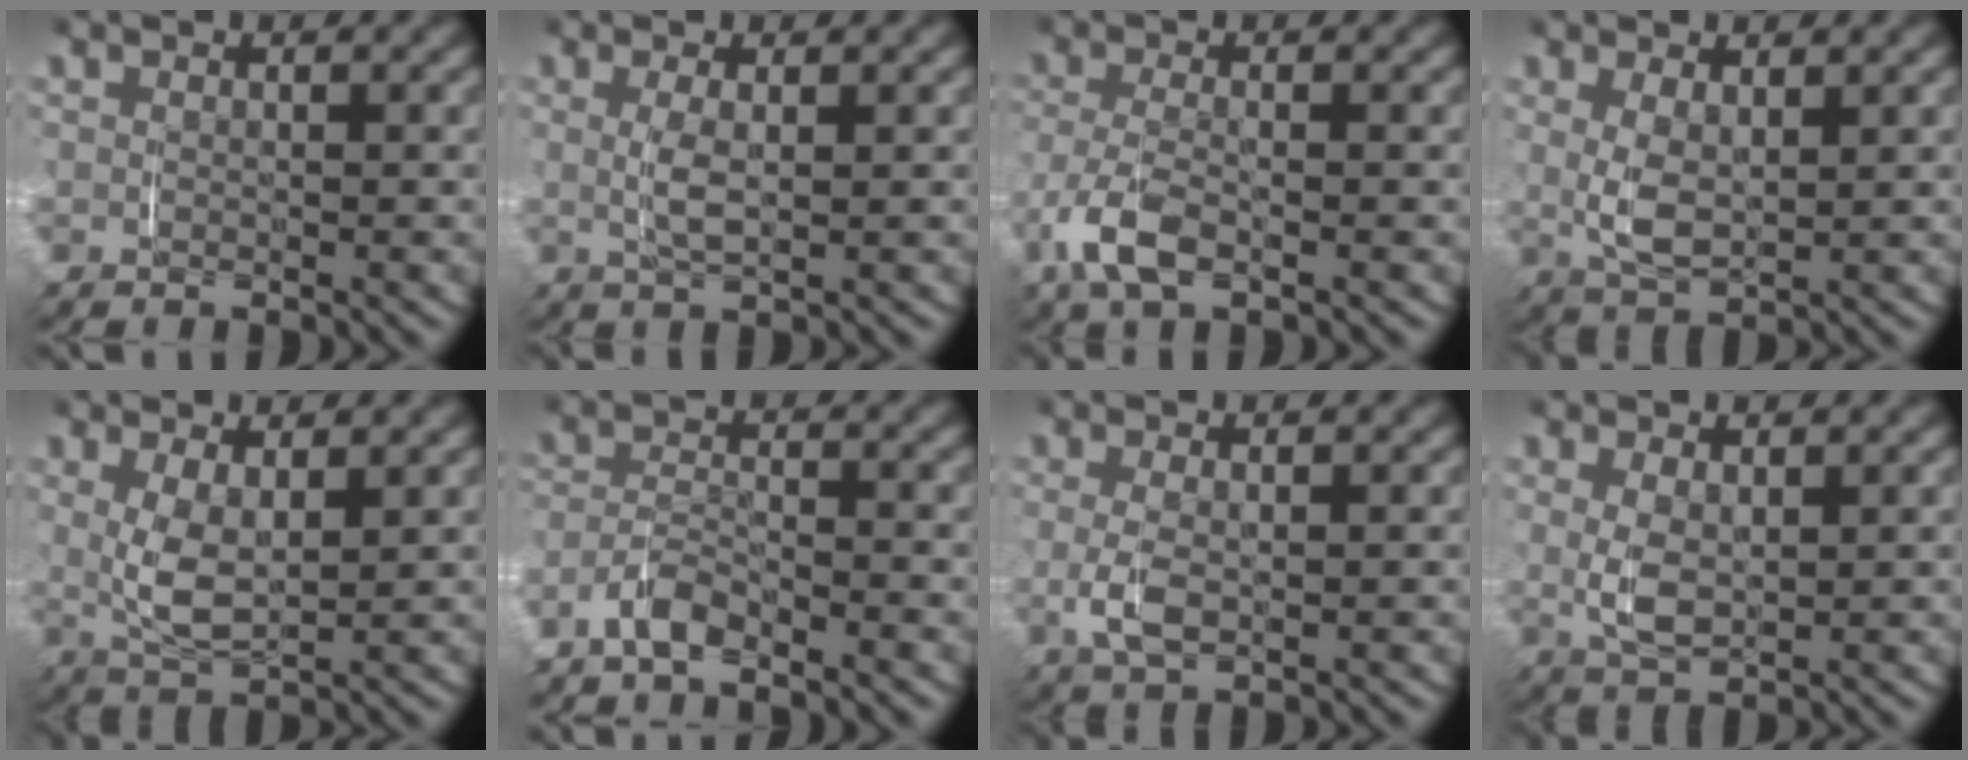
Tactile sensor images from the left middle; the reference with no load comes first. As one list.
[{"total": 1.8, "force": [-0.1, -0.1, 1.8], "torque": [-0.040, -0.007, 0.005]}, {"total": 3.6, "force": [-2.3, 1.0, 2.6], "torque": [-0.067, -0.015, -0.035]}, {"total": 3.5, "force": [0.4, 1.9, 3.0], "torque": [-0.074, -0.012, 0.013]}, {"total": 4.5, "force": [0.6, 2.3, 3.9], "torque": [-0.086, -0.009, 0.014]}, {"total": 2.9, "force": [-2.8, 0.0, 0.5], "torque": [-0.015, 0.001, -0.058]}, {"total": 2.0, "force": [-0.4, 0.6, 1.9], "torque": [-0.052, -0.009, -0.002]}, {"total": 3.0, "force": [0.3, 1.6, 2.6], "torque": [-0.066, -0.011, 0.012]}]